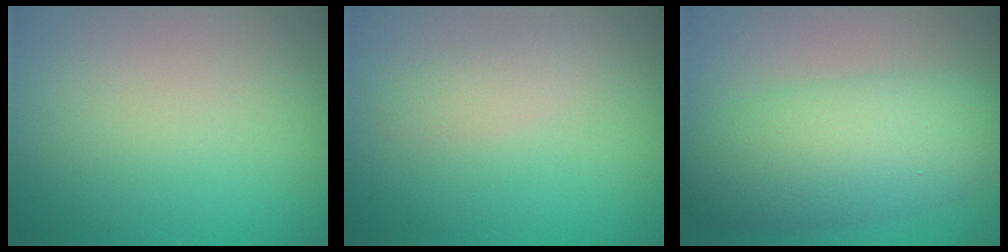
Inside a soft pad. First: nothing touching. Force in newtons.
{"total": 1.4, "press": 1.4, "slide": 0.1}
{"total": 7.4, "press": 7.4, "slide": 0.2}